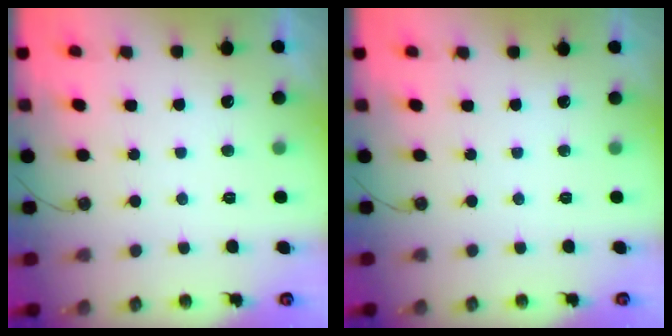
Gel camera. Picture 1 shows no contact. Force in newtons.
{"total": 0.0}